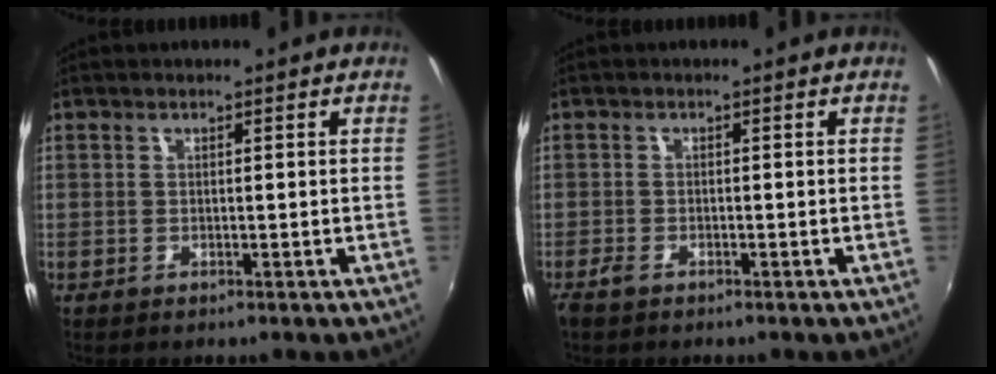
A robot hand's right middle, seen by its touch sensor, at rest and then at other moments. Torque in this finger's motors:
{"motor_torque": [0.04, -0.03, 0.01, 0.02]}